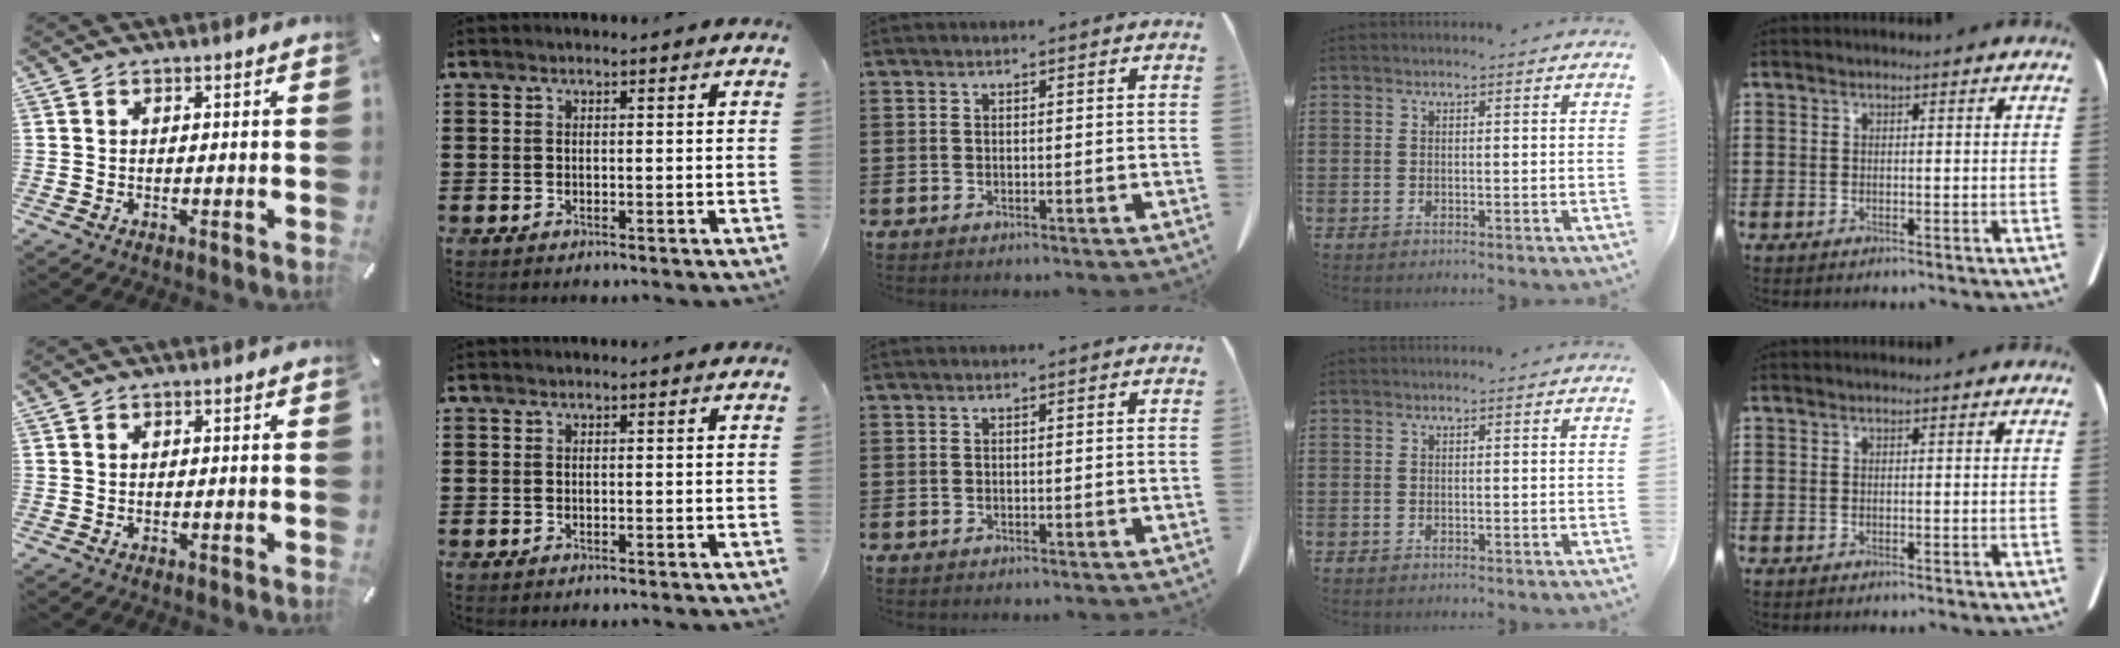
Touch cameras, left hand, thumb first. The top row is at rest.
{}